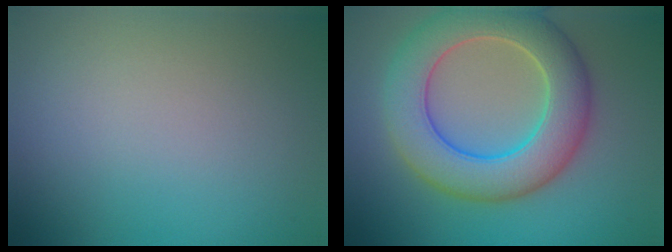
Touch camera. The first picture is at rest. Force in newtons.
{"total": 8.6, "press": 8.6, "slide": 0.4}